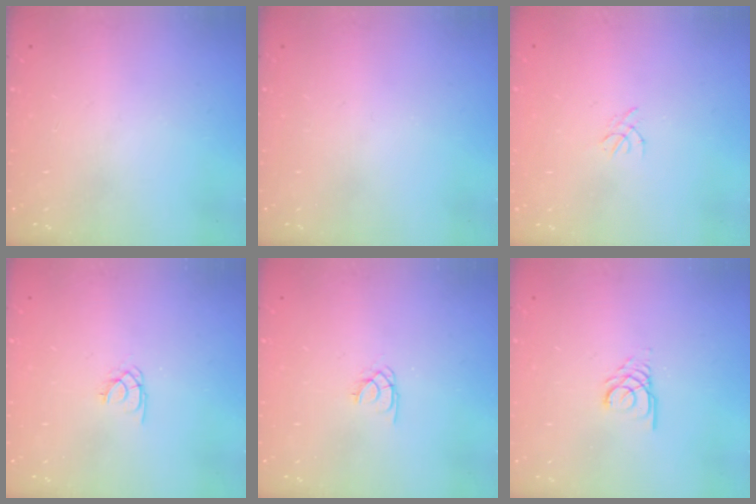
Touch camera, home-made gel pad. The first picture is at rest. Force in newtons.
{"total": 0.0}
{"total": 0.8, "press": 0.7, "slide": 0.3}
{"total": 1.8, "press": 1.8, "slide": 0.3}
{"total": 1.8, "press": 1.8, "slide": 0.3}
{"total": 3.5, "press": 3.5, "slide": 0.4}